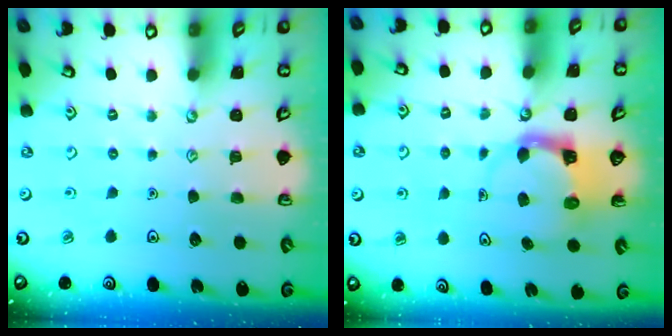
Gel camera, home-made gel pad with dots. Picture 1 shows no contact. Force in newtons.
{"total": 4.0, "press": 3.9, "slide": 0.4}